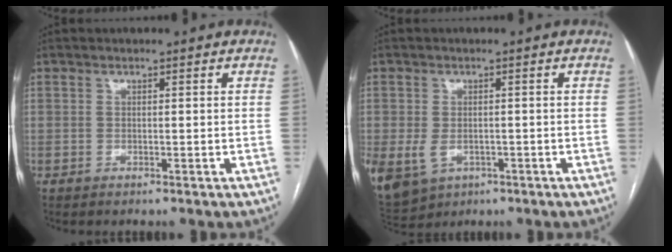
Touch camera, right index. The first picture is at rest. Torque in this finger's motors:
{"motor_torque": [1.17, -0.29, 0.54, 0.13]}